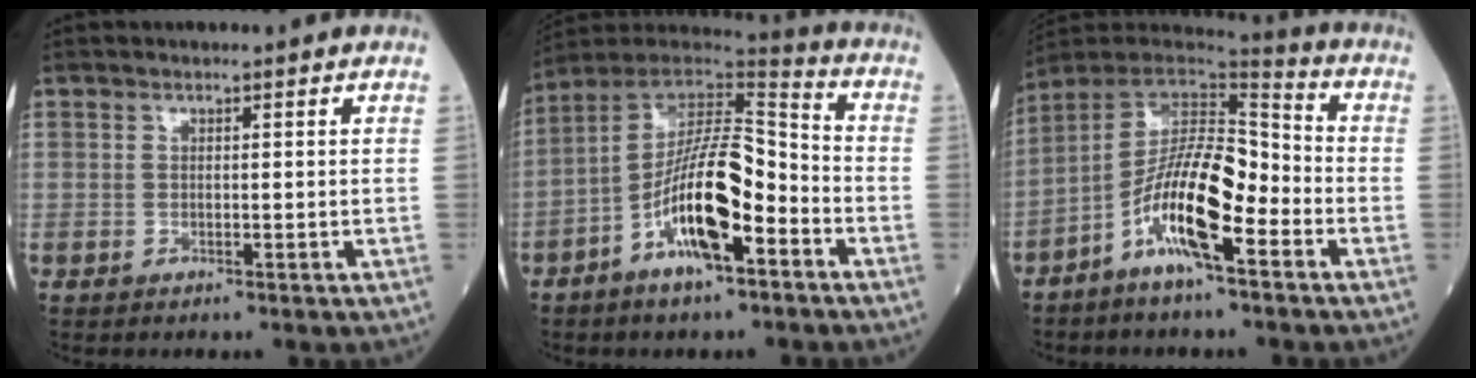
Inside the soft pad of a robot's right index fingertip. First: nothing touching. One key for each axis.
{"total": 15.8, "fx": -6.2, "fy": 4.1, "fz": 13.9, "tx": -0.256, "ty": 0.013, "tz": -0.104}
{"total": 13.7, "fx": -5.8, "fy": 2.9, "fz": 12.1, "tx": -0.222, "ty": 0.009, "tz": -0.103}